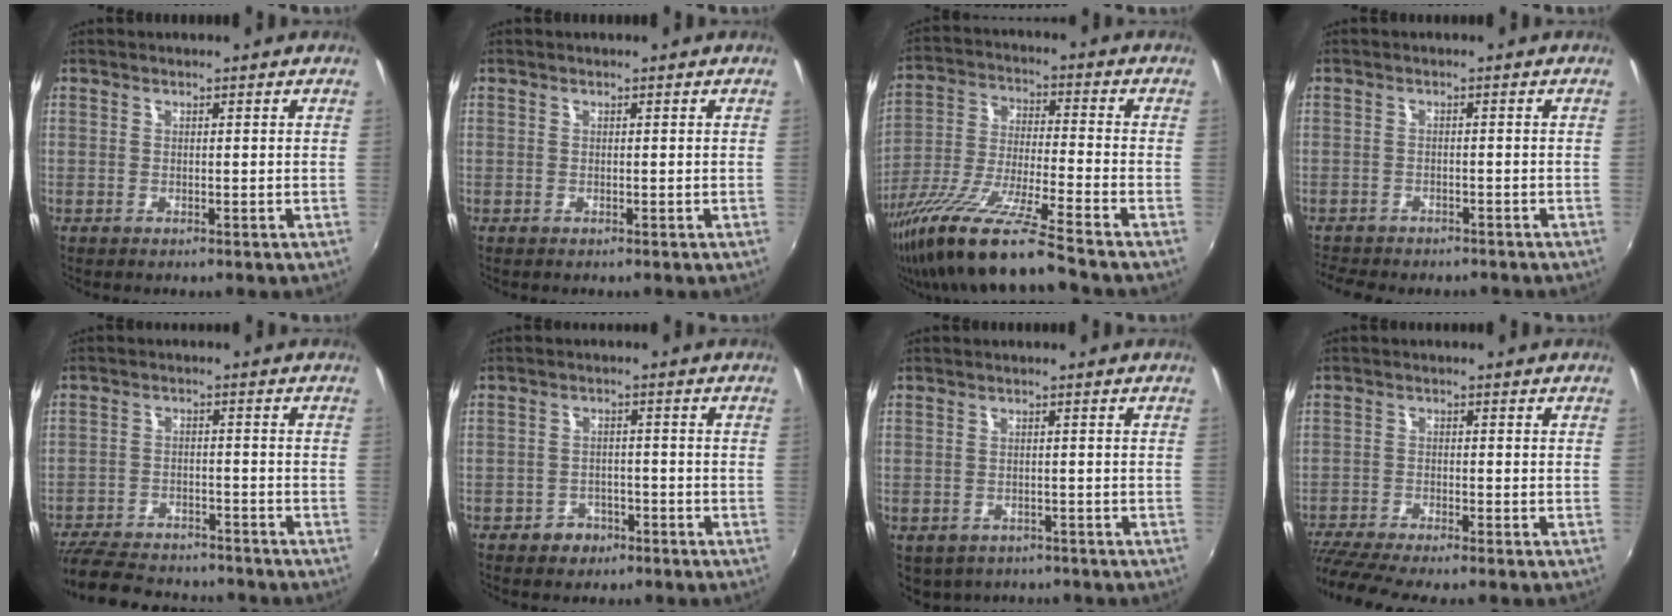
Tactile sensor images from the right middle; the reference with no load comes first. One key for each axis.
{"total": 0.0}
{"total": 17.0, "fx": -13.3, "fy": -0.5, "fz": 10.6, "tx": -0.208, "ty": -0.037, "tz": -0.247}
{"total": 6.7, "fx": -5.9, "fy": 2.3, "fz": 2.3, "tx": -0.063, "ty": -0.018, "tz": -0.090}
{"total": 16.3, "fx": -14.1, "fy": 5.3, "fz": 6.3, "tx": -0.149, "ty": -0.007, "tz": -0.208}
{"total": 4.2, "fx": -2.7, "fy": 3.2, "fz": 0.8, "tx": -0.028, "ty": 0.012, "tz": -0.034}
{"total": 5.7, "fx": -3.5, "fy": 3.7, "fz": 2.4, "tx": -0.057, "ty": -0.021, "tz": -0.040}
{"total": 8.7, "fx": -7.7, "fy": 0.0, "fz": 4.0, "tx": -0.106, "ty": -0.033, "tz": -0.134}